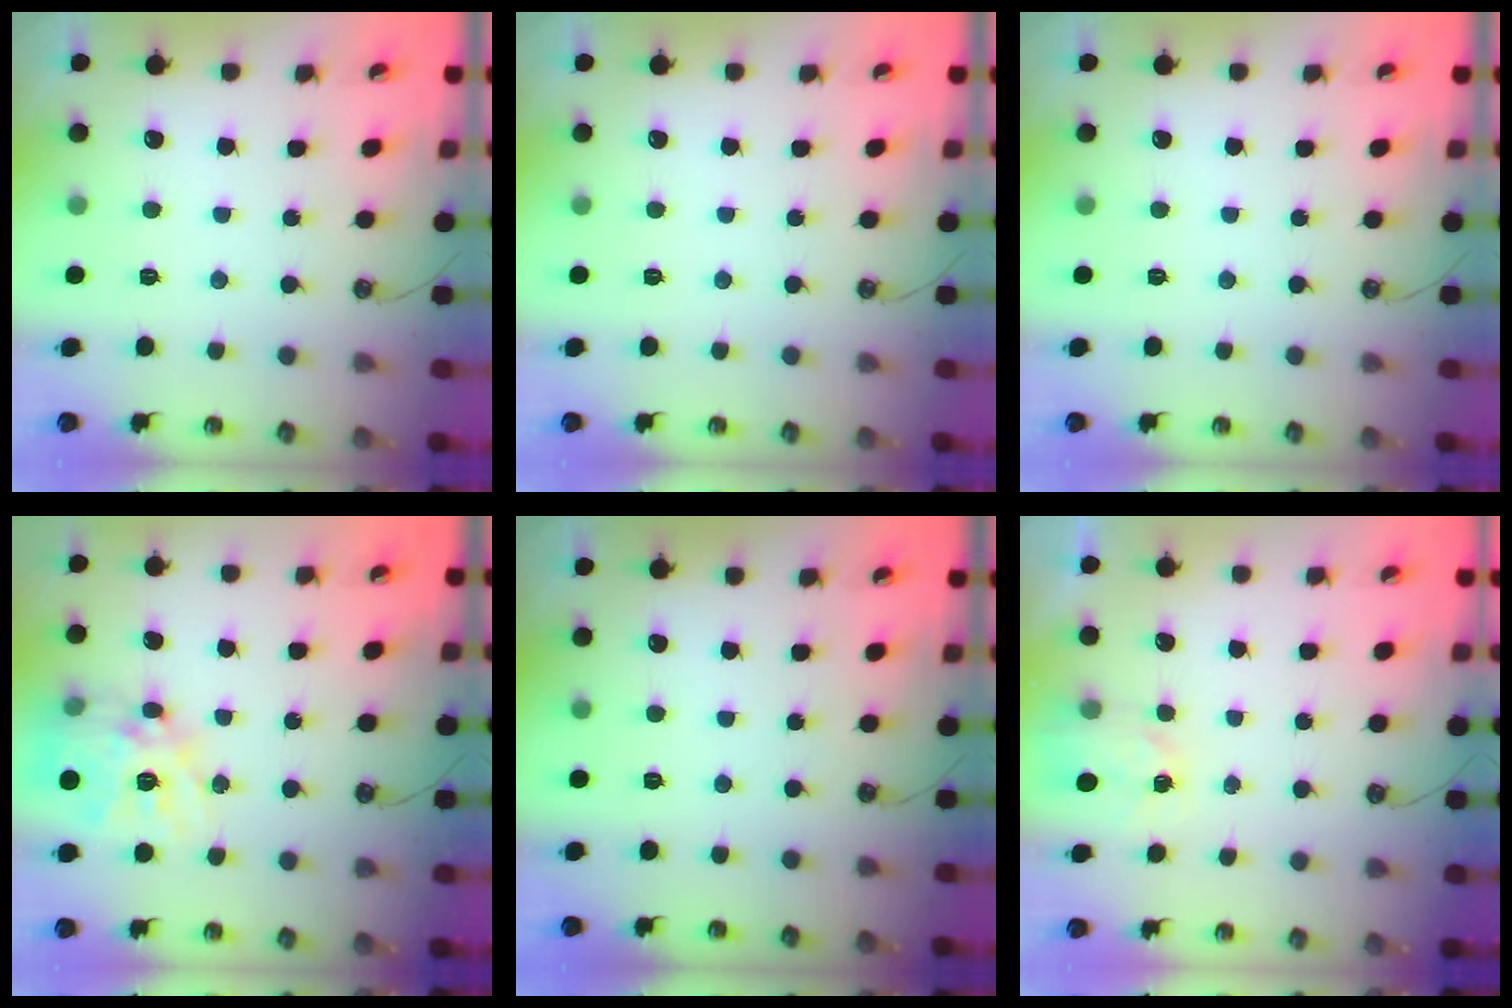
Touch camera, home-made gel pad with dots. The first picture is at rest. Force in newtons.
{"total": 0.0}
{"total": 0.0}
{"total": 16.8, "press": 16.7, "slide": 1.6}
{"total": 0.0}
{"total": 2.2, "press": 2.2, "slide": 0.2}